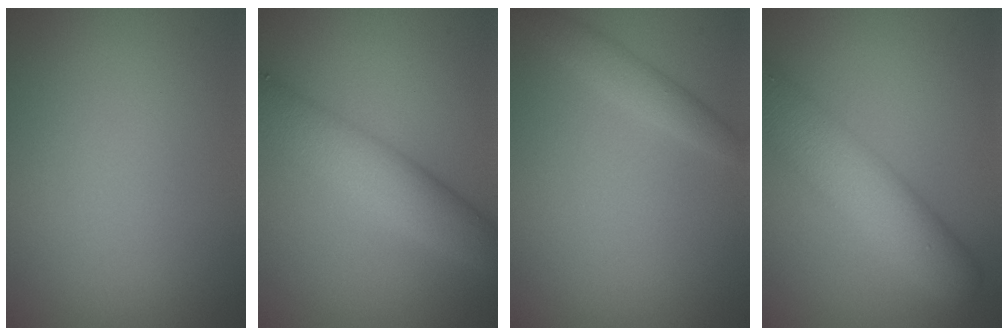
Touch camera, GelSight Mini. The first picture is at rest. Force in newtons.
{"total": 6.1, "press": 6.1, "slide": 0.2}
{"total": 1.8, "press": 1.8, "slide": 0.1}
{"total": 7.3, "press": 7.3, "slide": 0.4}